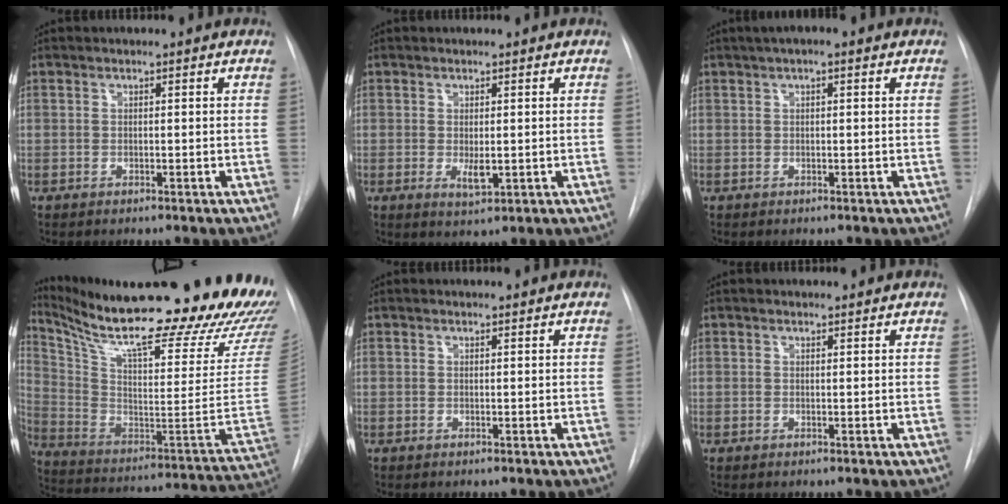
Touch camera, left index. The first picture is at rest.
{"total": 2.5, "force": [-0.1, 1.0, 2.2], "torque": [-0.040, -0.008, 0.004]}
{"total": 3.3, "force": [1.9, 0.9, 2.6], "torque": [-0.043, 0.020, 0.025]}
{"total": 34.7, "force": [28.4, 4.0, 19.5], "torque": [-0.309, -0.088, 0.391]}
{"total": 0.7, "force": [0.6, 0.1, 0.1], "torque": [-0.006, 0.005, 0.011]}
{"total": 1.0, "force": [0.9, 0.3, 0.1], "torque": [-0.007, 0.007, 0.016]}